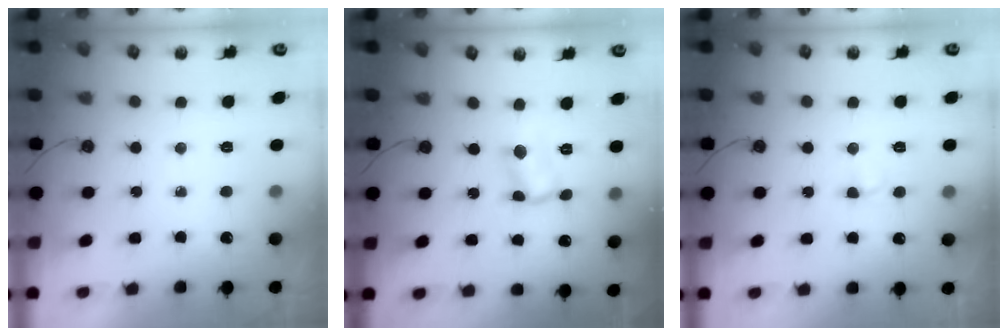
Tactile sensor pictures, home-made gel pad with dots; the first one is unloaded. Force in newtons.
{"total": 2.7, "press": 2.7, "slide": 0.1}
{"total": 3.8, "press": 3.8, "slide": 0.5}